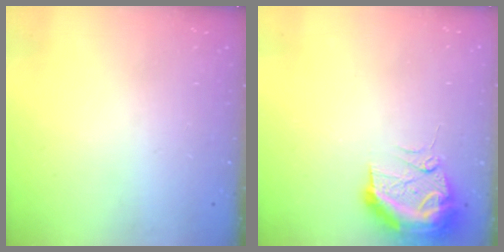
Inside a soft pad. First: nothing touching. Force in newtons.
{"total": 12.2, "press": 11.9, "slide": 2.6}